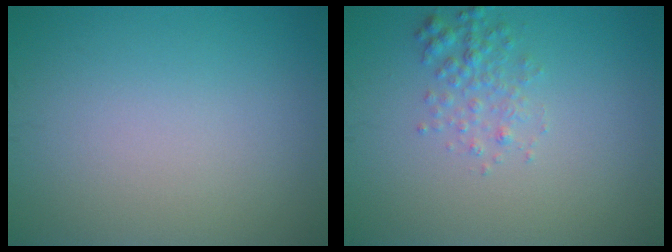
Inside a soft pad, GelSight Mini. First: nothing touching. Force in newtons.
{"total": 2.0, "press": 2.0, "slide": 0.1}